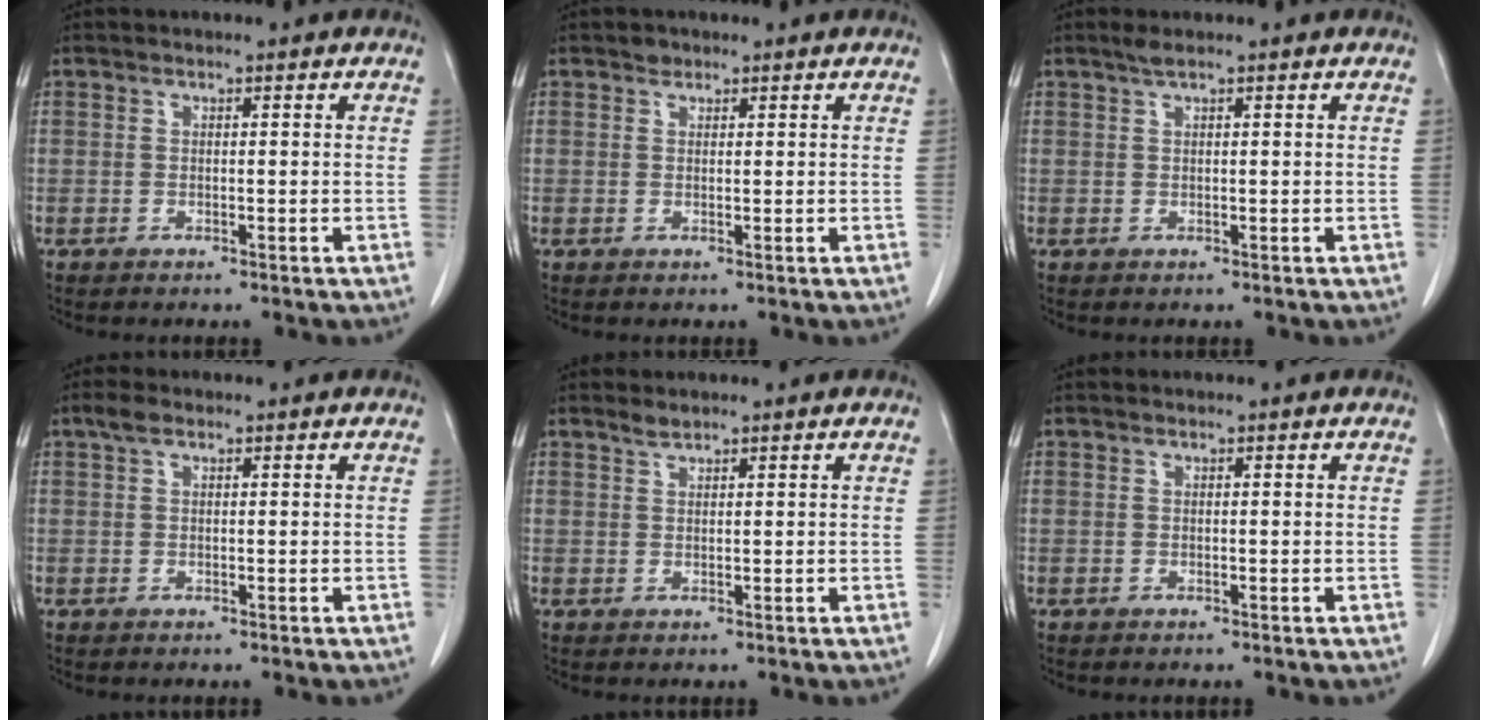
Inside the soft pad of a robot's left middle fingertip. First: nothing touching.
{"total": 0.9, "force": [0.6, 0.6, 0.1], "torque": [0.001, -0.001, 0.007]}
{"total": 1.1, "force": [0.8, -0.1, 0.8], "torque": [-0.018, 0.006, 0.019]}
{"total": 1.6, "force": [1.0, 0.8, 1.0], "torque": [-0.025, 0.016, 0.019]}
{"total": 1.1, "force": [1.0, 0.2, 0.3], "torque": [-0.009, 0.000, 0.021]}
{"total": 0.0}